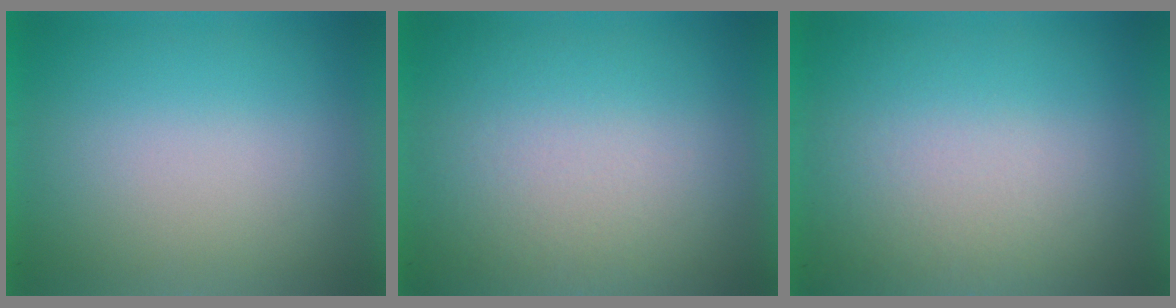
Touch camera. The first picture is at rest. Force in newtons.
{"total": 2.5}
{"total": 2.3}